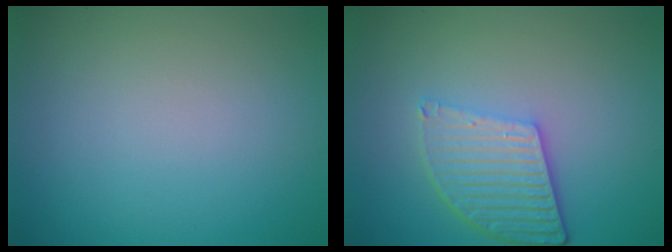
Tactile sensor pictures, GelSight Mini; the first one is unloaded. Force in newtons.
{"total": 5.1, "press": 3.8, "slide": 3.3}